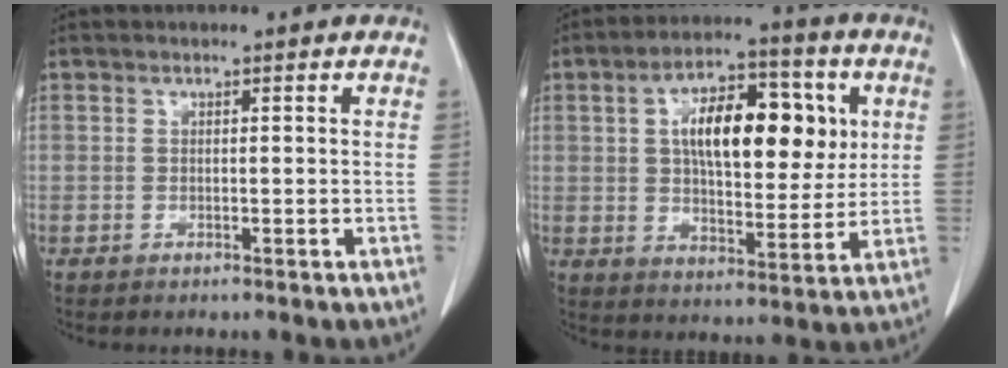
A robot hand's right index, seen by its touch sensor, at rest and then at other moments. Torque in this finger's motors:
{"motor_torque": [0.79, 0.39, 0.66, 0.14]}